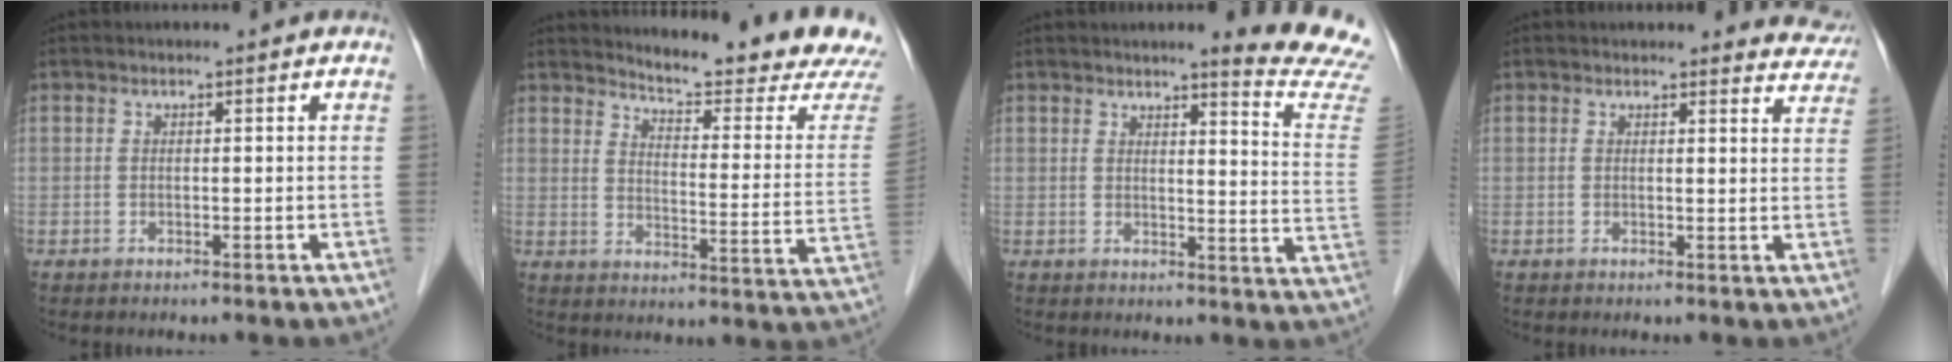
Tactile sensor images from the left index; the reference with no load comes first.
{"total": 17.3, "force": [16.7, -0.7, 4.4], "torque": [-0.070, -0.116, 0.196]}
{"total": 11.3, "force": [10.9, -1.6, 2.7], "torque": [-0.024, -0.105, 0.101]}
{"total": 5.4, "force": [5.3, 1.4, -0.2], "torque": [0.024, -0.027, 0.025]}